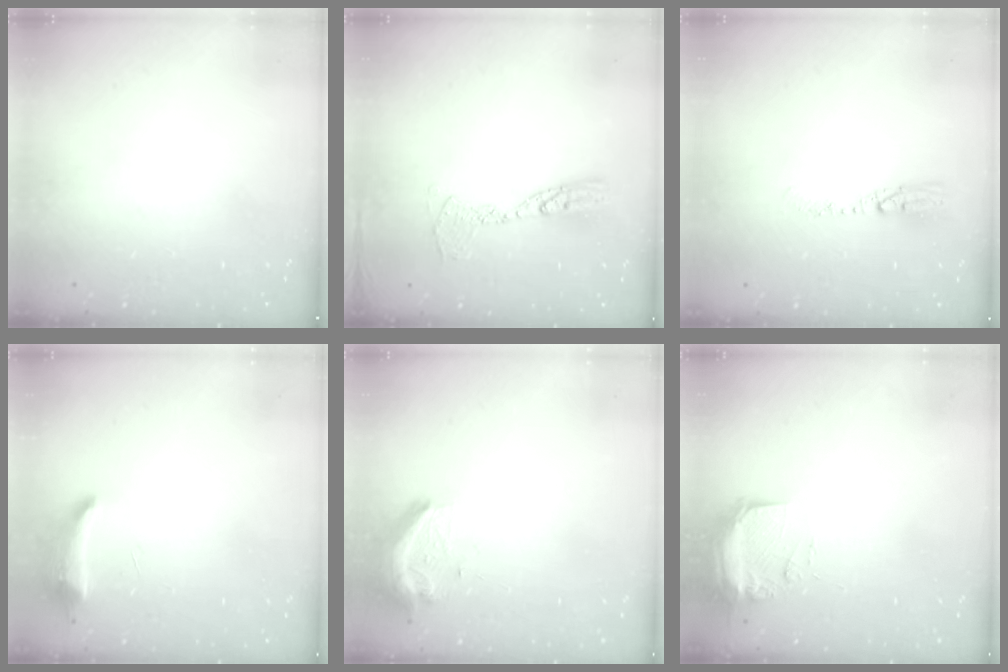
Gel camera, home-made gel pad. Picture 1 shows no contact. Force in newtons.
{"total": 10.3, "press": 10.3, "slide": 1.0}
{"total": 6.3, "press": 6.0, "slide": 1.7}
{"total": 8.3, "press": 8.1, "slide": 1.8}
{"total": 10.1, "press": 10.1, "slide": 0.9}
{"total": 11.0, "press": 9.6, "slide": 5.4}